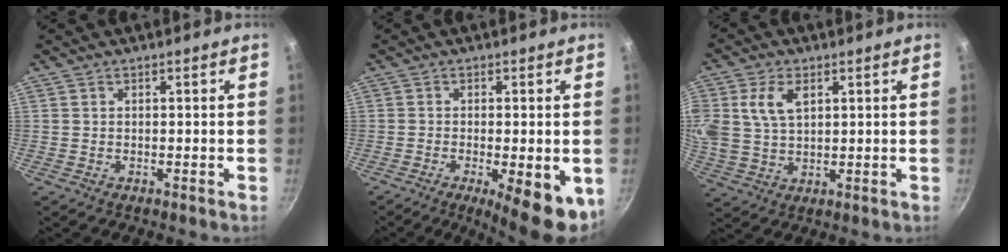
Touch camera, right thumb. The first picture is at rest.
{"total": 10.8, "force": [-3.6, 3.2, 9.7], "torque": [-0.122, -0.003, -0.043]}
{"total": 10.1, "force": [3.4, 6.6, 6.8], "torque": [-0.137, -0.001, 0.068]}